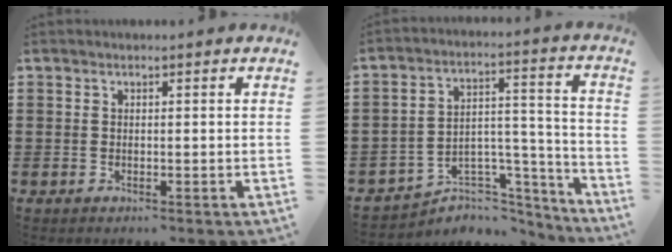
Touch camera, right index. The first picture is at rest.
{"total": 4.9, "force": [-3.7, 3.1, 0.8], "torque": [-0.024, 0.003, -0.071]}